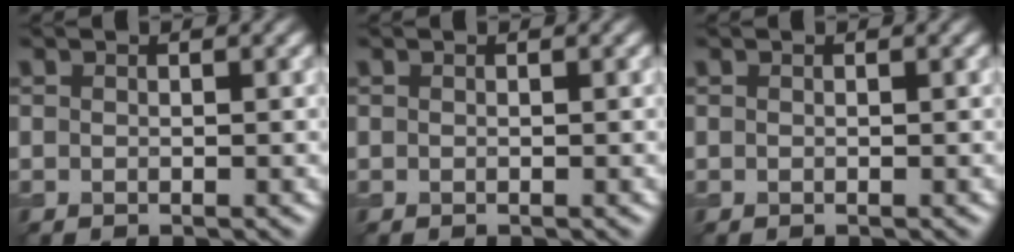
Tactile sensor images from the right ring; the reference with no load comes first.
{"total": 0.0}
{"total": 0.0}